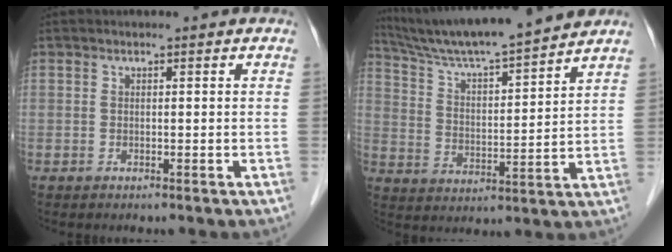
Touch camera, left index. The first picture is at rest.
{"total": 16.5, "force": [14.9, -0.3, 7.0], "torque": [-0.128, 0.011, 0.243]}